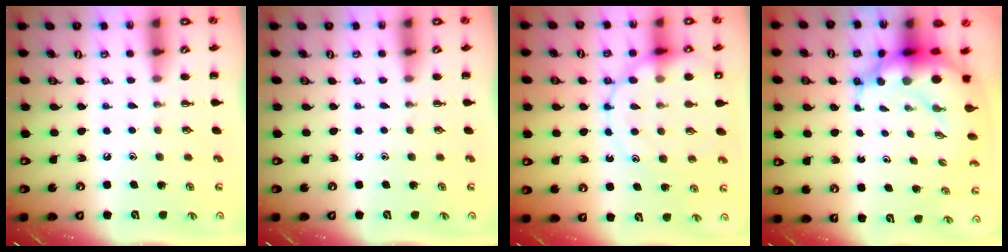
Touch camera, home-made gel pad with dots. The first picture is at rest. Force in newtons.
{"total": 0.0}
{"total": 16.6, "press": 16.4, "slide": 2.8}
{"total": 10.6, "press": 10.3, "slide": 2.5}